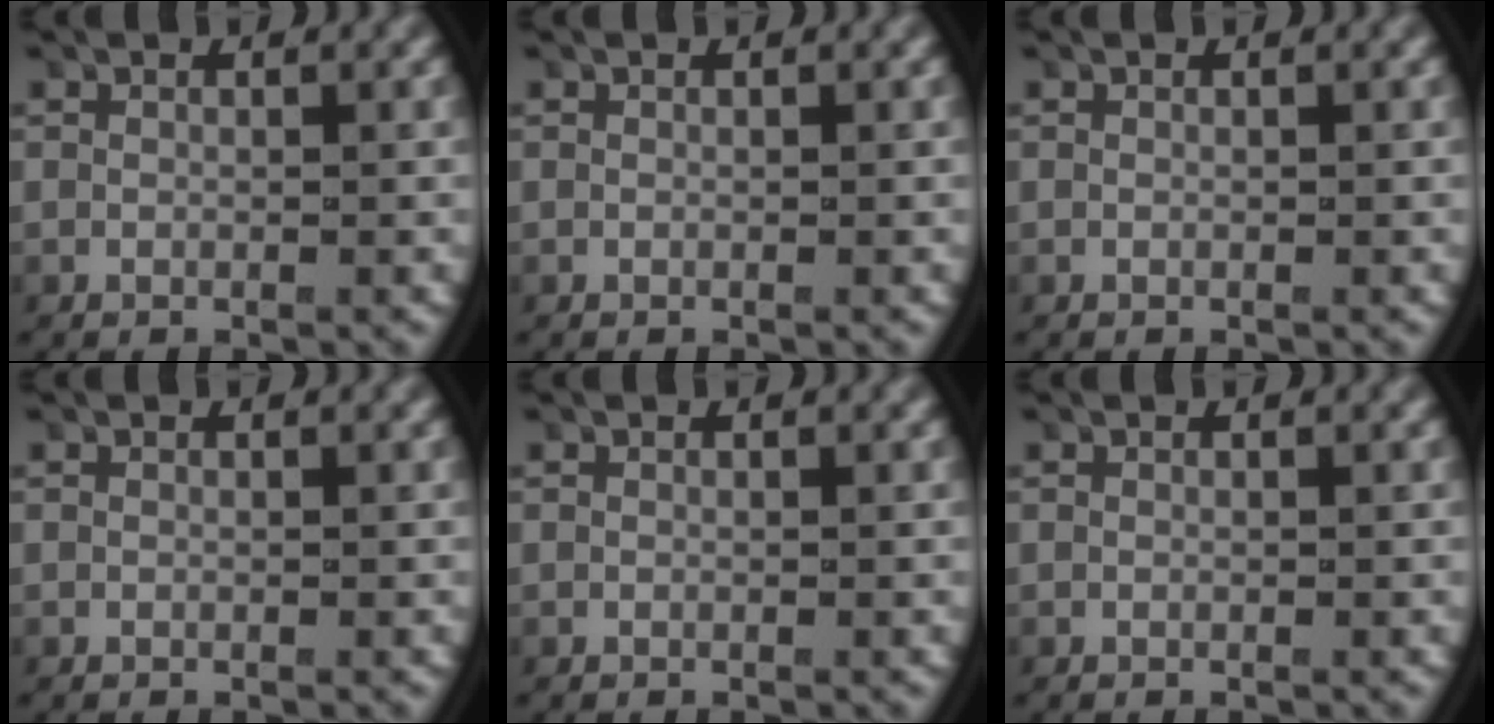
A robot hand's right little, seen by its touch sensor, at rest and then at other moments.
{"total": 0.0}
{"total": 0.0}
{"total": 0.0}
{"total": 0.0}
{"total": 0.0}